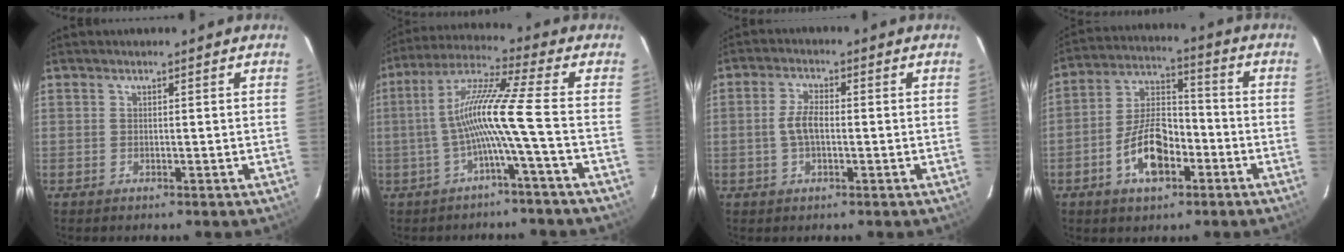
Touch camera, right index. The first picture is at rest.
{"total": 10.5, "force": [-2.7, -1.8, 10.0], "torque": [-0.196, 0.011, -0.048]}
{"total": 4.2, "force": [-0.6, 1.8, 3.7], "torque": [-0.080, 0.006, -0.010]}
{"total": 11.6, "force": [-5.1, 6.0, 8.5], "torque": [-0.169, 0.015, -0.085]}